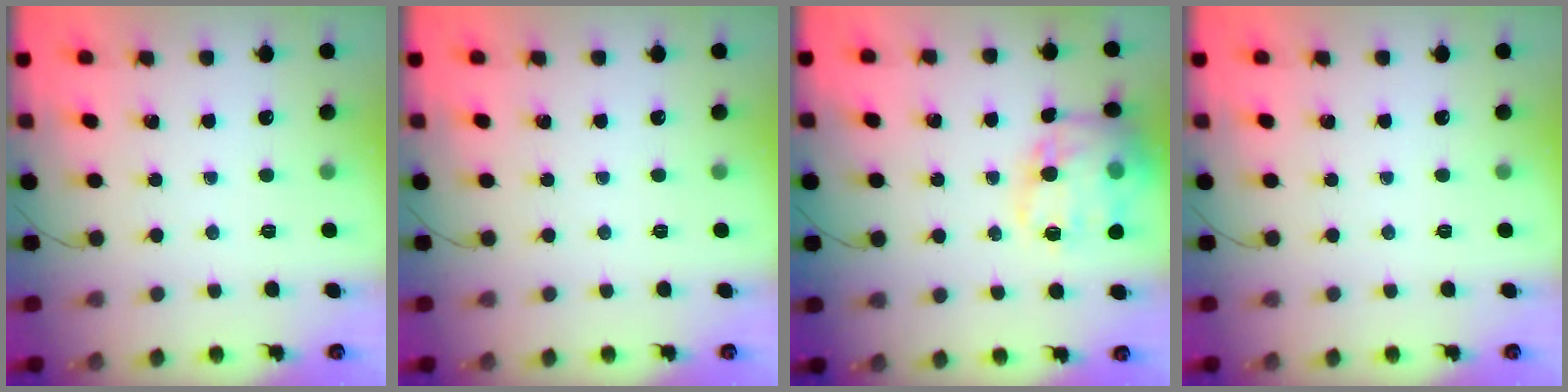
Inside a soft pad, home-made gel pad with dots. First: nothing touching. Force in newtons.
{"total": 0.0}
{"total": 19.3, "press": 19.1, "slide": 2.5}
{"total": 0.0}